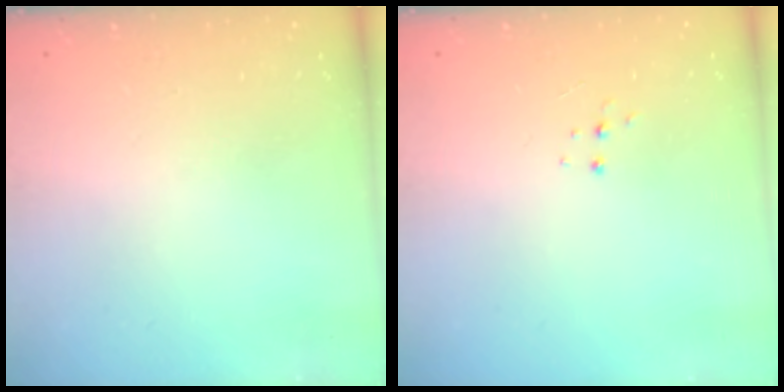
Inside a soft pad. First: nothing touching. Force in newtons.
{"total": 3.8, "press": 3.8, "slide": 0.3}